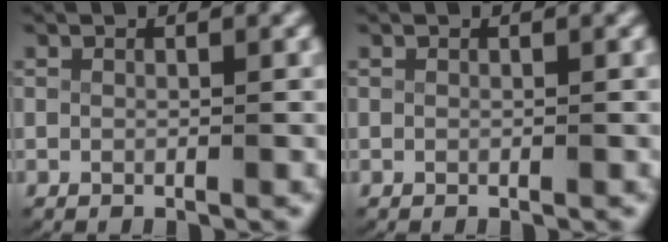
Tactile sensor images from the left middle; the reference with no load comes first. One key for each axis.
{"total": 0.0}